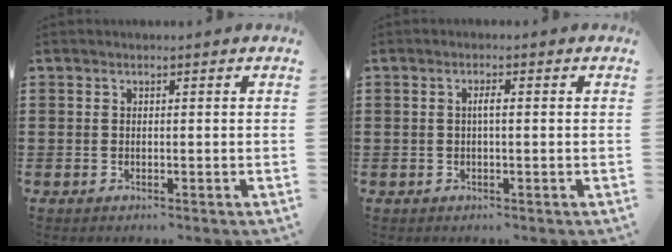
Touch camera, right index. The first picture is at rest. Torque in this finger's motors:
{"motor_torque": [0.39, 0.20, 0.01, 0.05]}